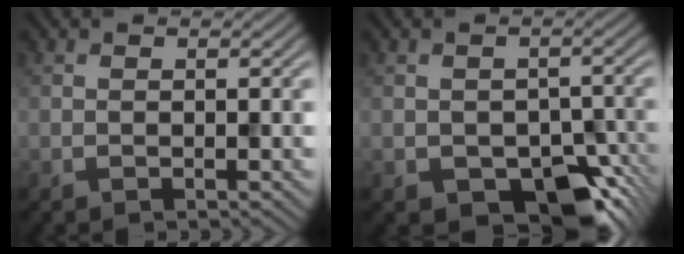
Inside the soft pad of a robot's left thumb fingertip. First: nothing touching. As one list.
[{"total": 7.7, "force": [-3.4, 4.8, 5.0], "torque": [-0.082, -0.027, -0.038]}]